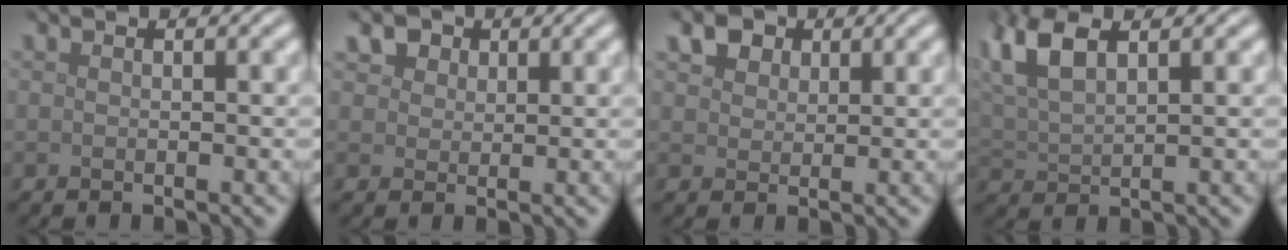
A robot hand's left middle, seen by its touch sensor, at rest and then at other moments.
{"total": 4.9, "force": [2.9, 3.3, 2.3], "torque": [-0.059, 0.007, 0.040]}
{"total": 3.4, "force": [2.1, 2.1, 1.4], "torque": [-0.033, -0.002, 0.038]}
{"total": 5.8, "force": [3.2, 2.4, 4.2], "torque": [-0.102, 0.017, 0.062]}